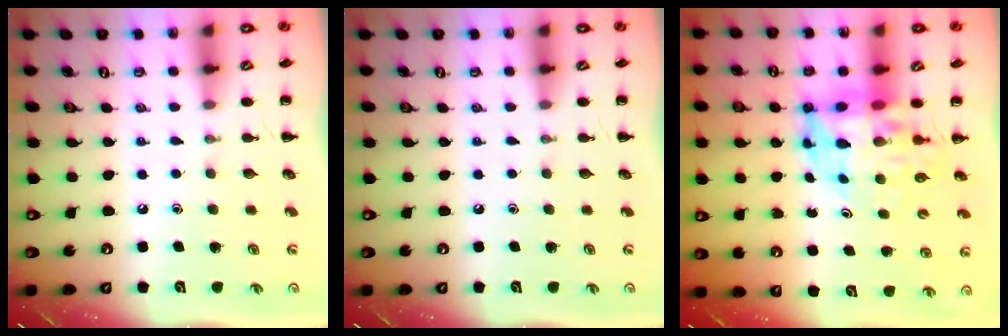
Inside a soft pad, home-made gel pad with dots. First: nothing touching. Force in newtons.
{"total": 0.0}
{"total": 11.2, "press": 10.8, "slide": 3.3}